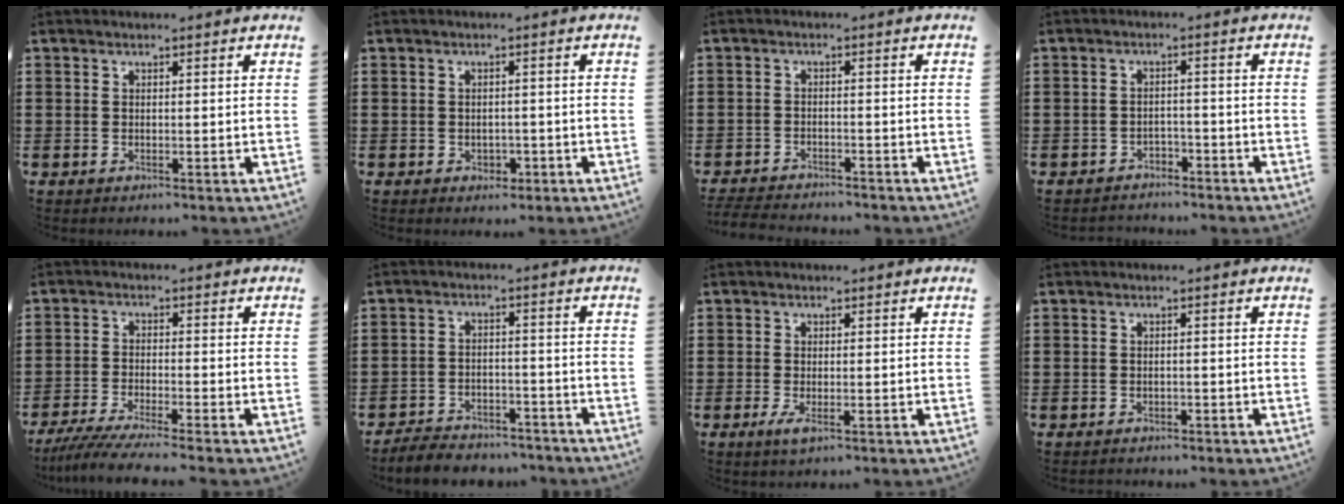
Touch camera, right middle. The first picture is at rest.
{"total": 1.4, "force": [-0.5, 1.1, 0.7], "torque": [-0.010, -0.003, -0.012]}
{"total": 2.9, "force": [-2.9, 0.2, 0.3], "torque": [-0.017, -0.006, -0.063]}
{"total": 1.6, "force": [-1.5, 0.6, -0.1], "torque": [-0.007, 0.001, -0.034]}
{"total": 4.2, "force": [-3.8, -0.3, 1.9], "torque": [-0.054, -0.021, -0.078]}
{"total": 4.7, "force": [-4.5, 0.8, 0.6], "torque": [-0.018, 0.005, -0.095]}
{"total": 1.7, "force": [-0.4, 0.2, 1.6], "torque": [-0.036, -0.009, -0.009]}
{"total": 0.6, "force": [-0.6, 0.2, 0.0], "torque": [-0.002, 0.001, -0.013]}